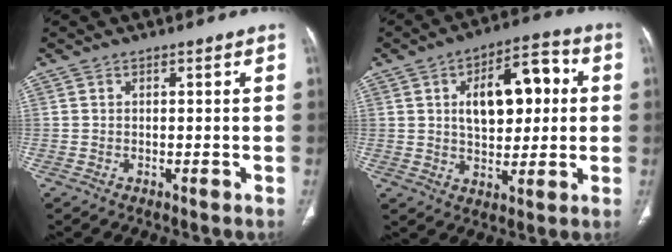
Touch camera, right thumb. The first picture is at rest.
{"total": 14.3, "force": [2.7, 7.8, 11.7], "torque": [-0.142, 0.016, 0.039]}